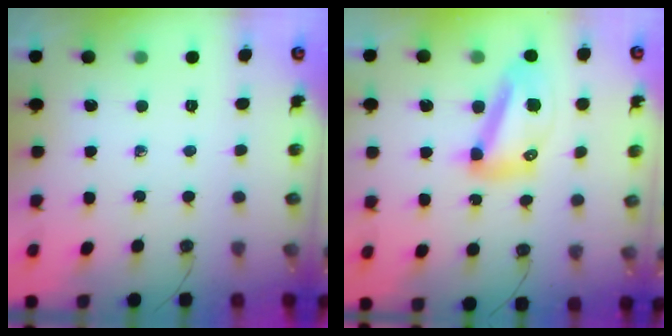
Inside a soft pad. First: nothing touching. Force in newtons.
{"total": 12.7, "press": 12.5, "slide": 1.8}